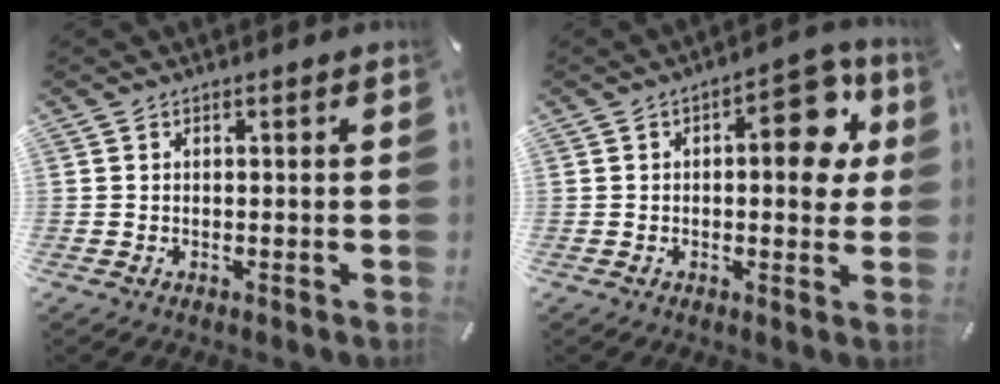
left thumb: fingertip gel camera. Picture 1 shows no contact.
{"total": 12.4, "force": [3.1, 6.1, 10.4], "torque": [-0.113, -0.015, 0.044]}